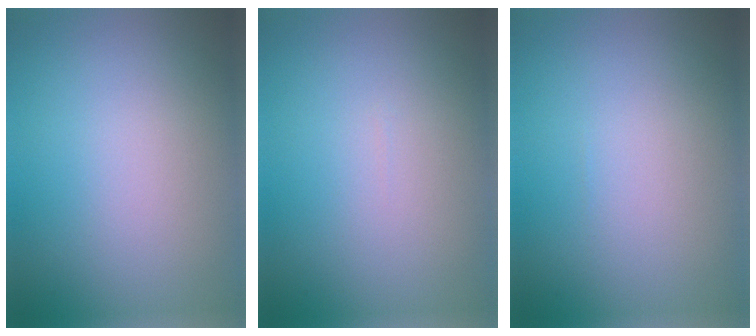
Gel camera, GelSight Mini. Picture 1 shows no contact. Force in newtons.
{"total": 0.0}
{"total": 0.0}